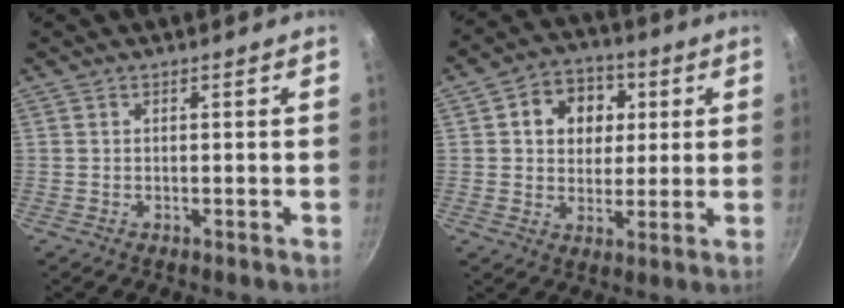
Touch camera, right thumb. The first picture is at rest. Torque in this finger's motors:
{"motor_torque": [-0.29, 0.67, -0.02, 0.15, 0.20]}